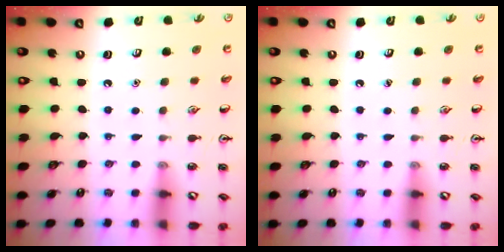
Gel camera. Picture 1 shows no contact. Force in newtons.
{"total": 0.0}